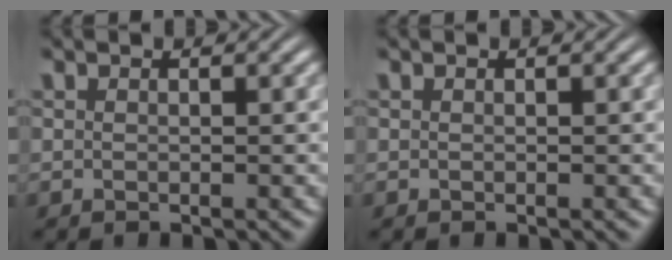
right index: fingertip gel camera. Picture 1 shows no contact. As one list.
[{"total": 0.0}]